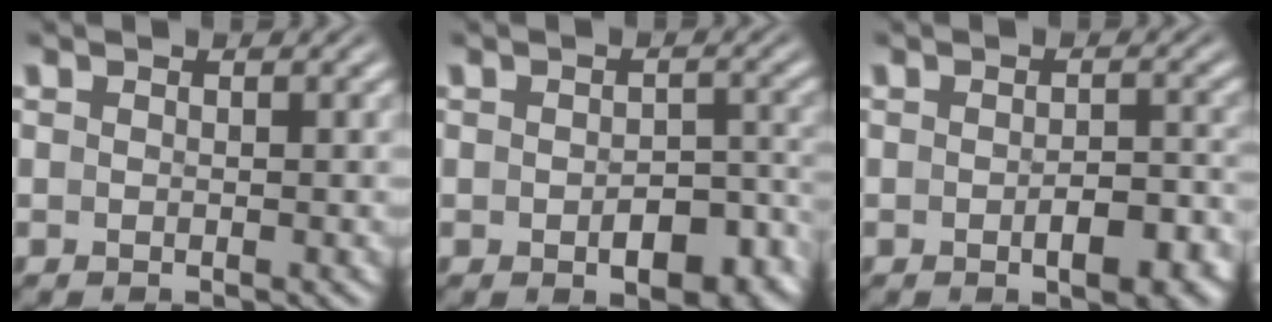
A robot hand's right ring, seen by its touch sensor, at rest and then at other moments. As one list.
[{"total": 4.3, "force": [-2.3, 2.0, 3.0], "torque": [-0.035, -0.011, -0.028]}, {"total": 3.4, "force": [-1.9, 1.4, 2.4], "torque": [-0.028, -0.004, -0.030]}]